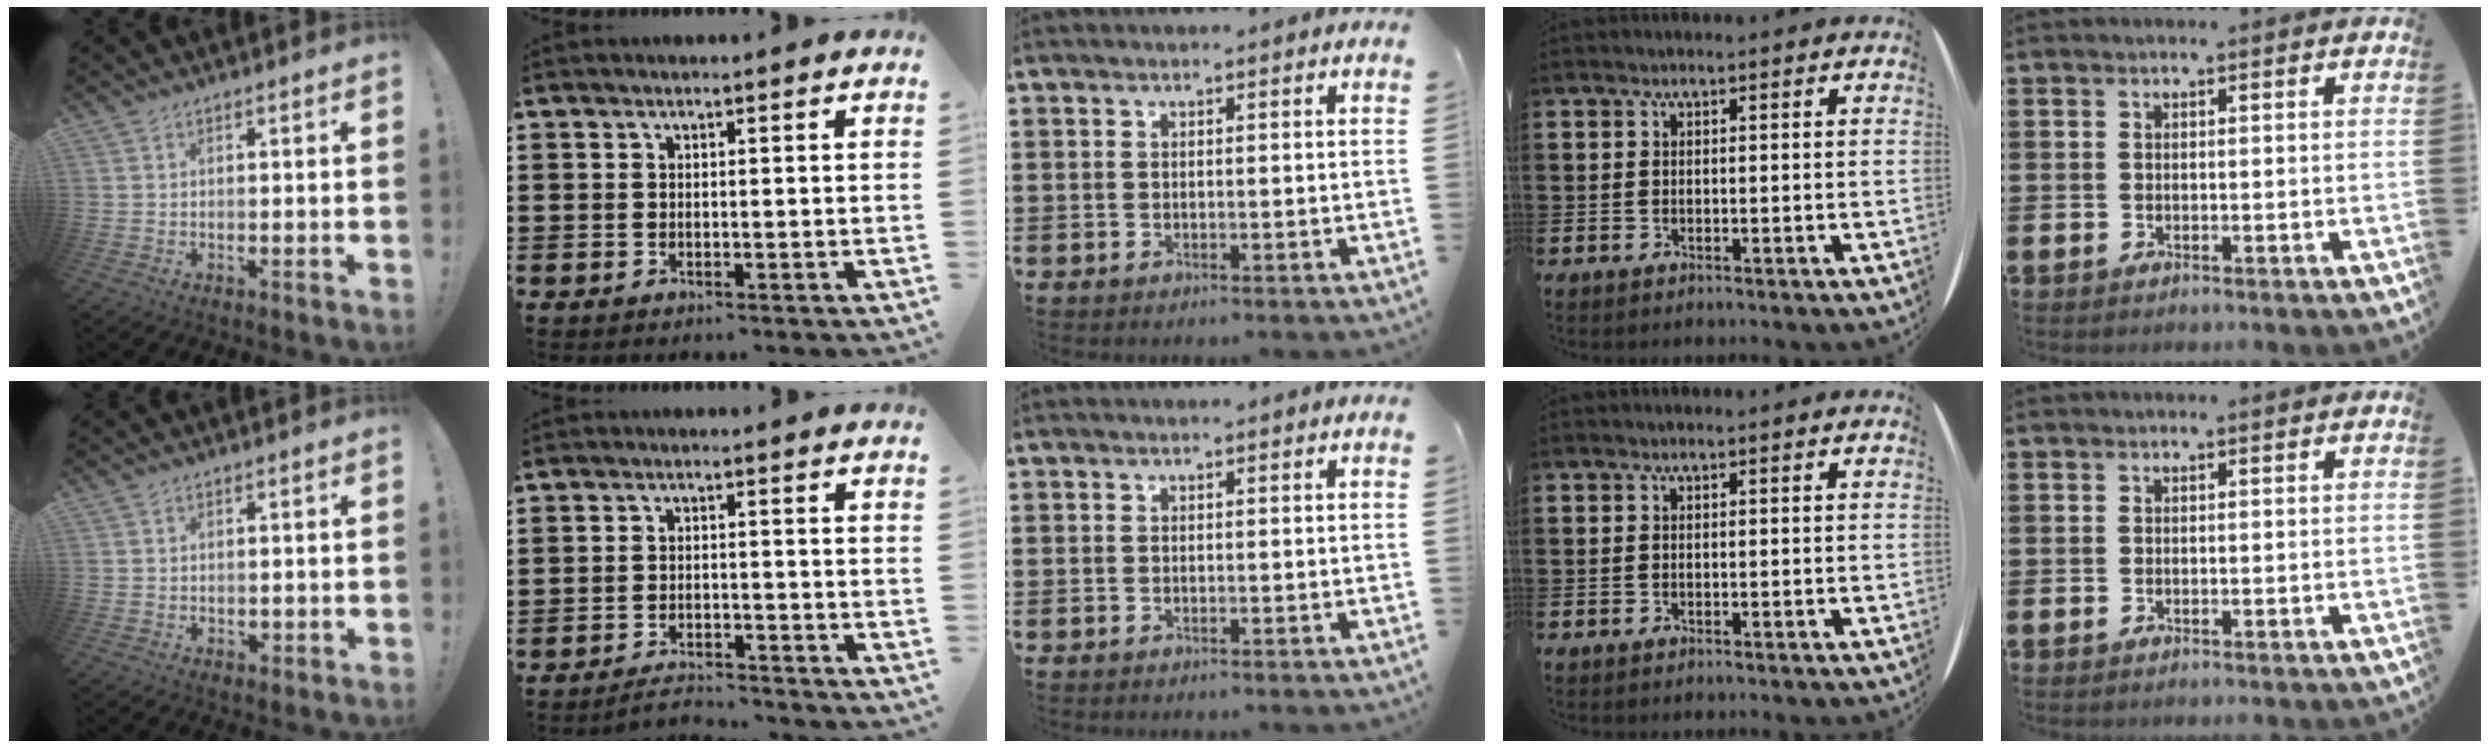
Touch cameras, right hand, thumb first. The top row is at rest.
{"thumb": {"total": 1.0, "force": [0.0, 0.9, 0.3], "torque": [0.000, 0.002, -0.001]}, "index": {"total": 2.8, "force": [-2.8, 0.1, 0.1], "torque": [-0.008, 0.000, -0.059]}}